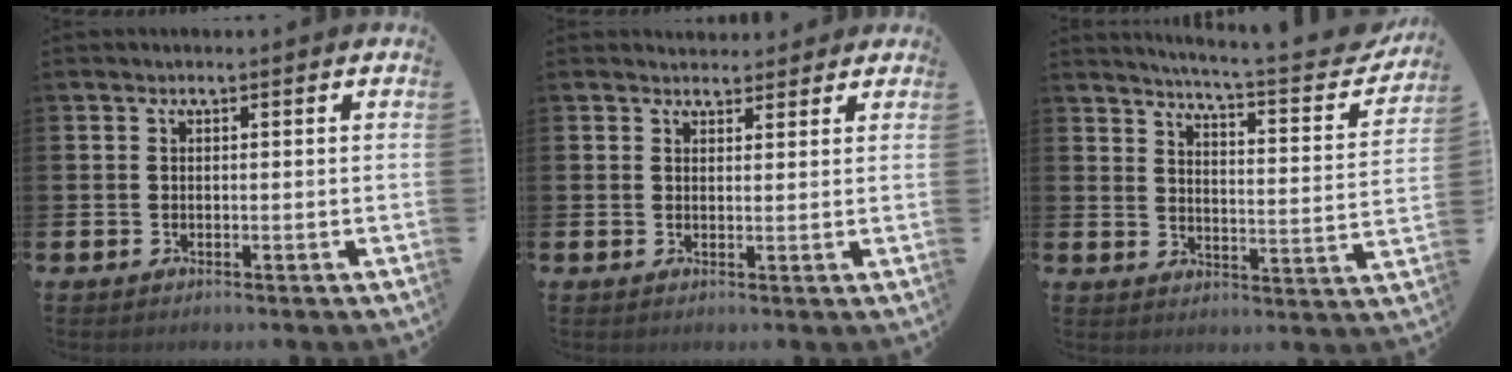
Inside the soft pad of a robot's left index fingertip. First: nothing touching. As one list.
[{"total": 2.7, "force": [2.5, 1.0, -0.1], "torque": [0.006, -0.010, 0.046]}, {"total": 5.1, "force": [4.7, -0.1, 2.0], "torque": [-0.043, -0.048, 0.068]}]